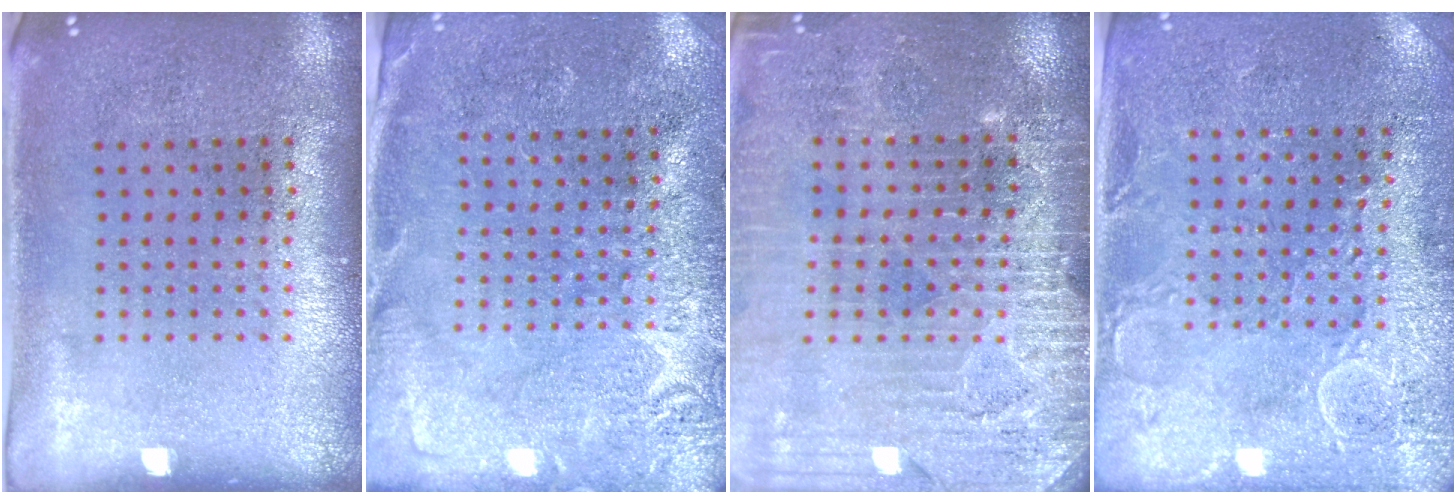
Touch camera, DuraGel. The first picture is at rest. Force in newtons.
{"total": 2.7, "press": 2.7, "slide": 0.4}
{"total": 3.4, "press": 3.4, "slide": 0.1}
{"total": 2.8, "press": 2.7, "slide": 0.7}